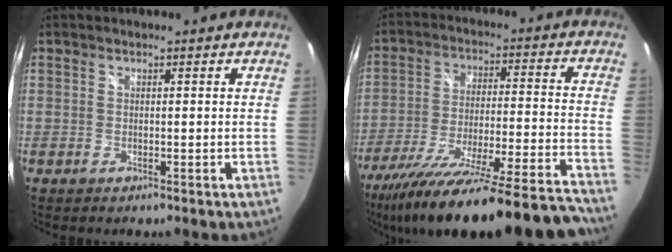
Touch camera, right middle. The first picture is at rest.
{"total": 33.4, "force": [-29.8, 1.0, 15.2], "torque": [-0.239, -0.094, -0.443]}